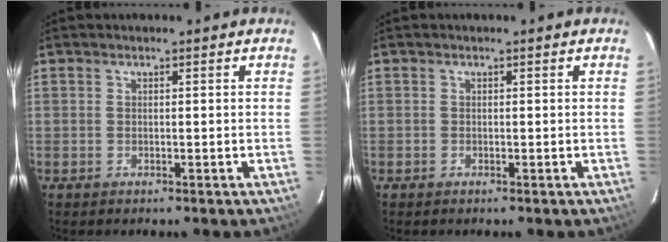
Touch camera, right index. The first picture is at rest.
{"total": 0.0}